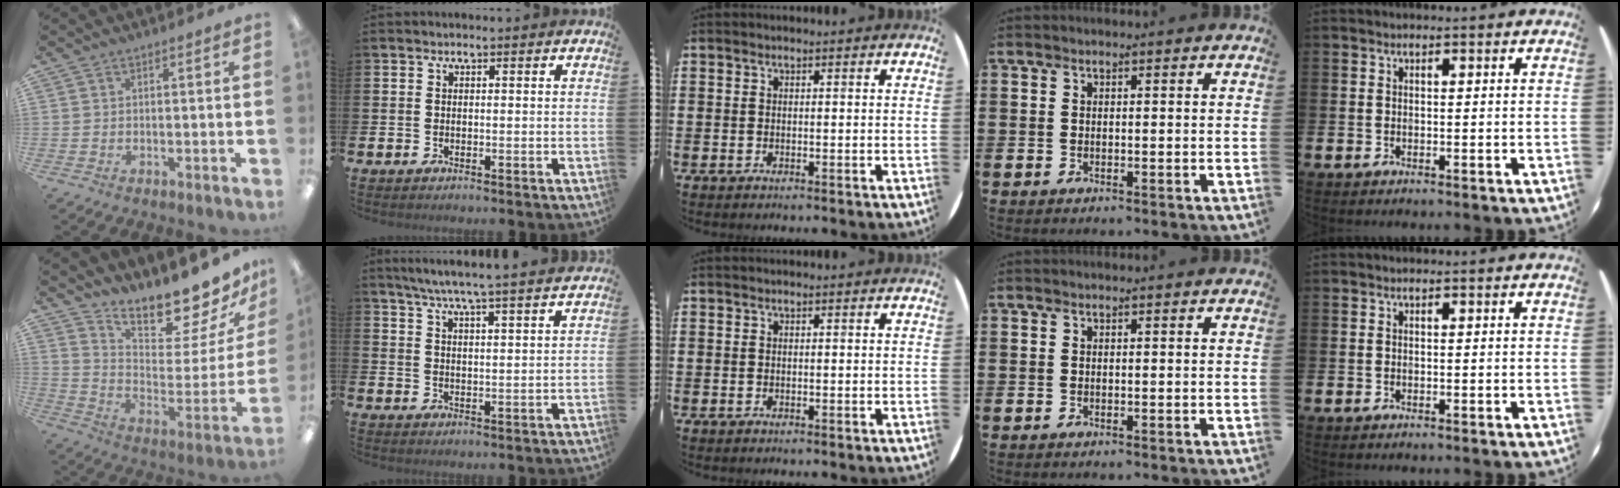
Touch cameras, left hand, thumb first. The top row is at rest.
{"thumb": {"total": 15.3, "force": [14.6, 2.2, 4.0], "torque": [-0.058, -0.140, 0.243]}, "index": {"total": 6.4, "force": [6.0, -0.6, 2.1], "torque": [-0.056, -0.038, 0.103]}}